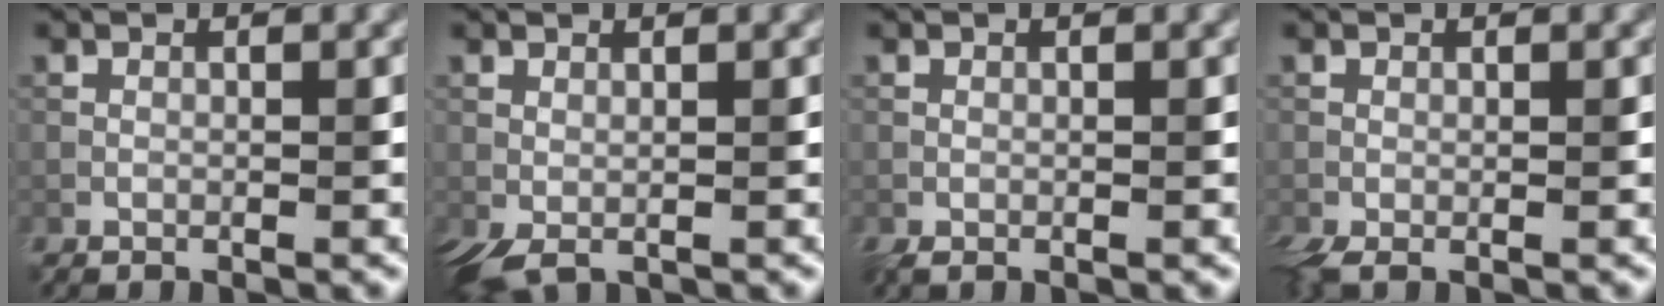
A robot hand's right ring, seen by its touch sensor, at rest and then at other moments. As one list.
[{"total": 2.2, "force": [0.2, 0.9, 2.0], "torque": [-0.044, -0.002, 0.004]}, {"total": 0.6, "force": [0.0, 0.2, 0.6], "torque": [-0.012, -0.002, 0.000]}, {"total": 1.8, "force": [-0.5, 0.6, 1.6], "torque": [-0.037, -0.006, -0.009]}]